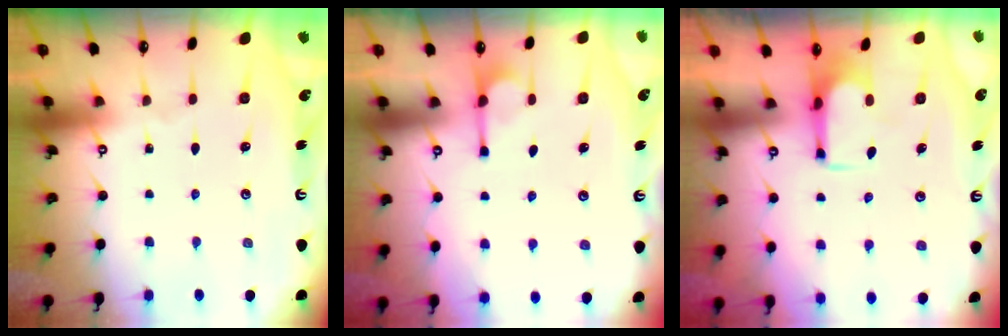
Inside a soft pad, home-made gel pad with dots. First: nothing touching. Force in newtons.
{"total": 0.8, "press": 0.1, "slide": 0.8}
{"total": 0.8, "press": 0.1, "slide": 0.8}